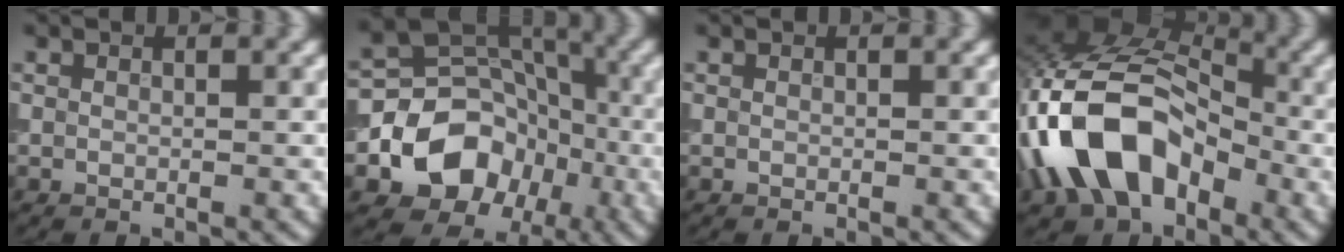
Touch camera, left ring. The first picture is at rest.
{"total": 9.9, "force": [-3.0, 8.0, 5.1], "torque": [-0.076, -0.007, -0.058]}
{"total": 0.0}
{"total": 11.8, "force": [-4.0, 7.8, 7.8], "torque": [-0.156, 0.008, -0.082]}